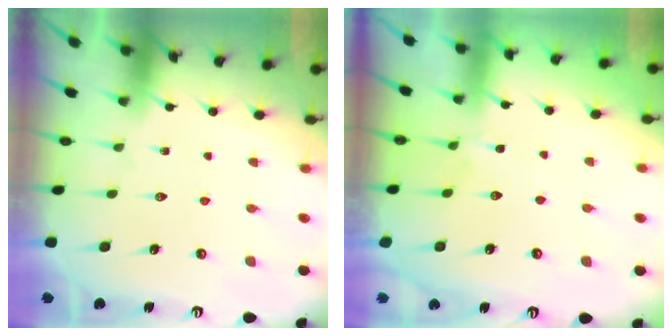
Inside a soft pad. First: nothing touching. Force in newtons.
{"total": 1.5, "press": 1.4, "slide": 0.6}